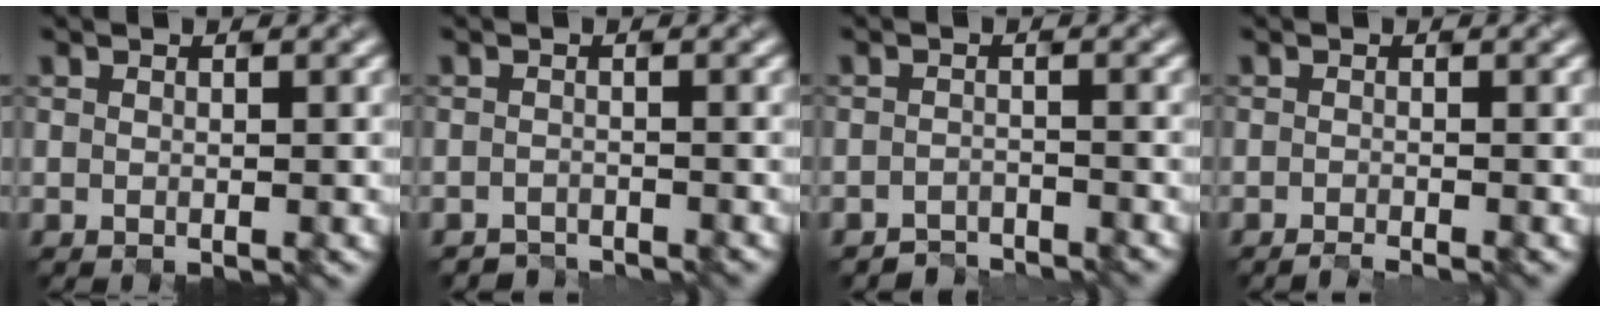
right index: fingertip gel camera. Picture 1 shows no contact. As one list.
[{"total": 1.8, "force": [-1.5, -0.2, -0.9], "torque": [0.019, -0.007, -0.032]}, {"total": 2.4, "force": [-2.2, -0.2, -0.9], "torque": [0.020, -0.003, -0.041]}, {"total": 1.2, "force": [-0.5, 0.6, 0.9], "torque": [0.004, -0.007, -0.019]}]